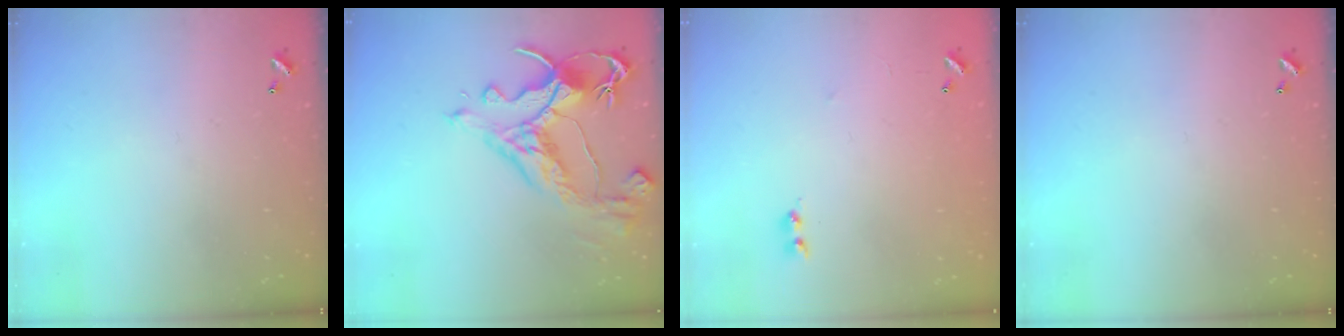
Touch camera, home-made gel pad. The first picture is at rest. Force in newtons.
{"total": 7.9, "press": 7.7, "slide": 1.8}
{"total": 7.6, "press": 7.6, "slide": 0.6}
{"total": 0.0}